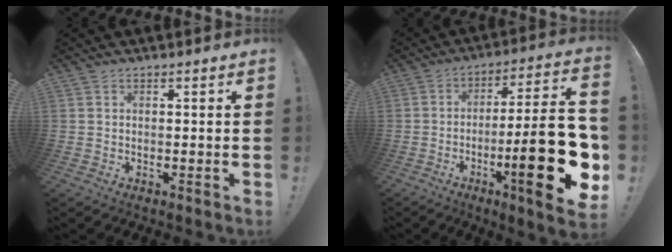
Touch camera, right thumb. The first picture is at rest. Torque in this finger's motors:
{"motor_torque": [1.89, 3.12, 1.54, -1.23, 0.27]}